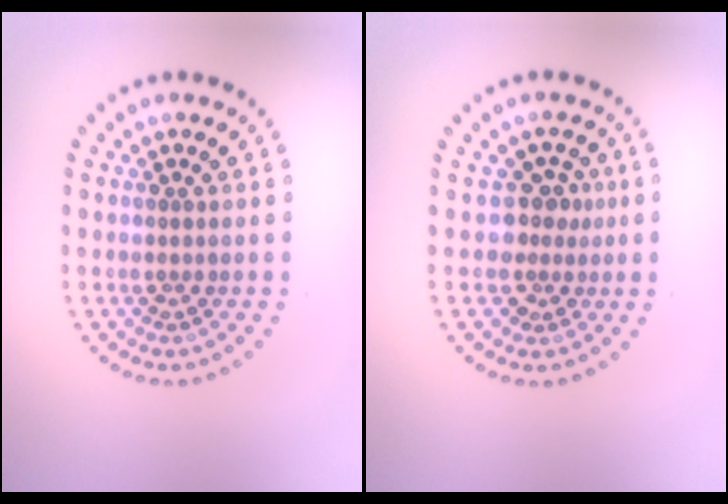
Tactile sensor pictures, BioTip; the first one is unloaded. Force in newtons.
{"total": 2.4, "press": 1.8, "slide": 1.6}